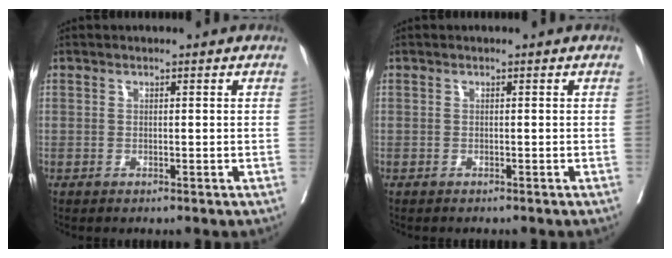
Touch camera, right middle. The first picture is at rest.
{"total": 0.7, "force": [-0.6, 0.1, 0.2], "torque": [-0.004, -0.004, -0.010]}